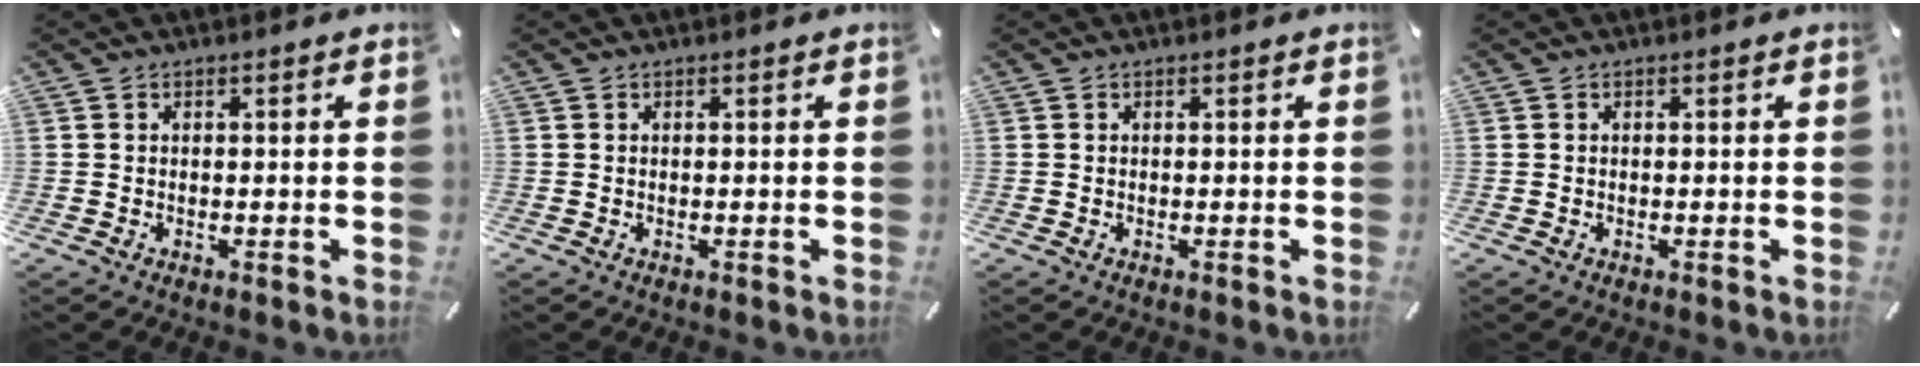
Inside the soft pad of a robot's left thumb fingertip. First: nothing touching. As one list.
[{"total": 0.0}, {"total": 0.0}, {"total": 0.0}]